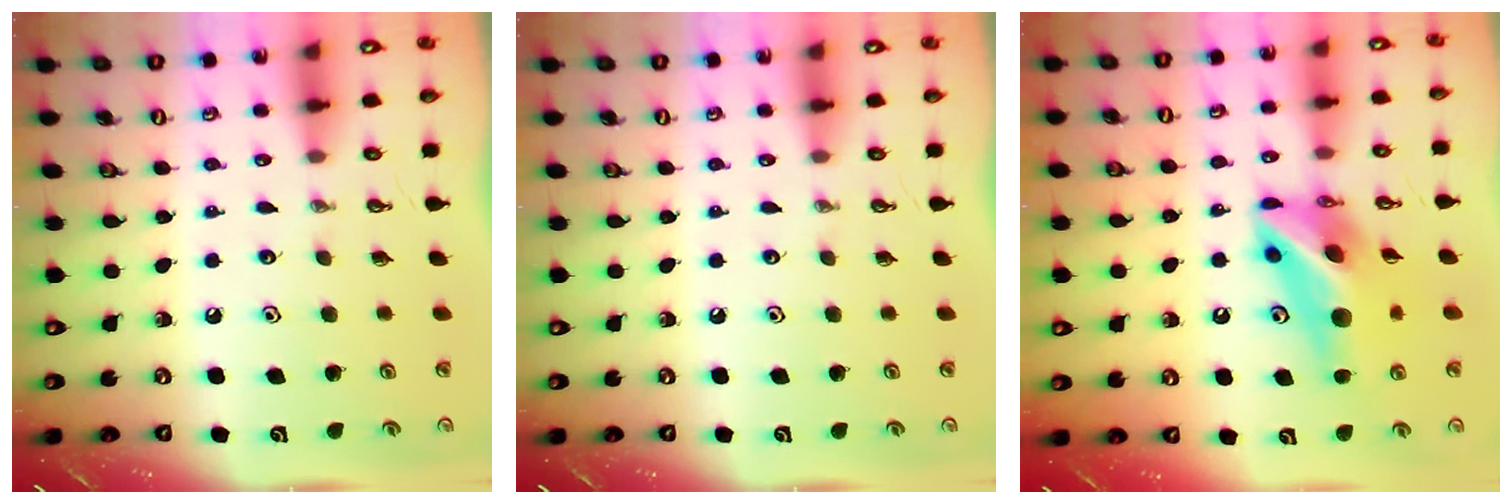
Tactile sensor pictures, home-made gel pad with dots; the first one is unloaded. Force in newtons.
{"total": 0.0}
{"total": 12.5, "press": 12.3, "slide": 1.9}